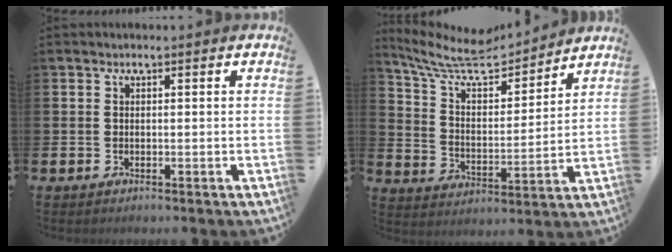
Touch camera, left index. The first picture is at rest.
{"total": 9.8, "force": [8.8, 2.5, 3.6], "torque": [-0.107, -0.061, 0.151]}